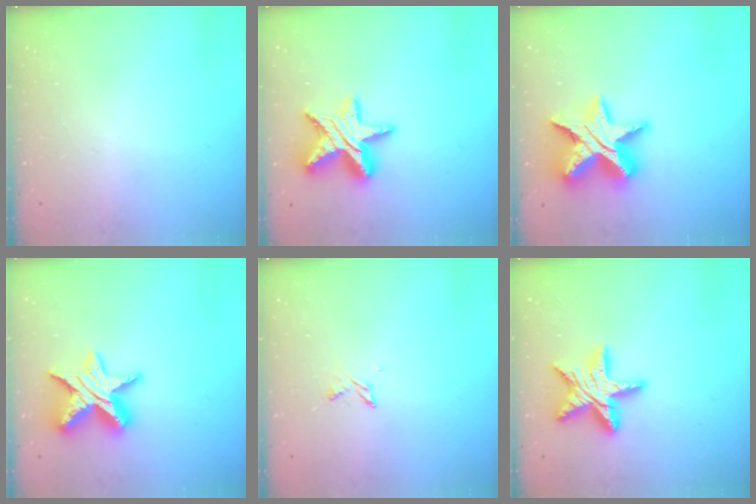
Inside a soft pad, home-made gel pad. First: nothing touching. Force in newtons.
{"total": 15.7, "press": 15.7, "slide": 1.2}
{"total": 17.8, "press": 17.7, "slide": 1.3}
{"total": 14.1, "press": 14.1, "slide": 0.9}
{"total": 2.7, "press": 2.7, "slide": 0.4}
{"total": 15.9, "press": 15.9, "slide": 1.3}